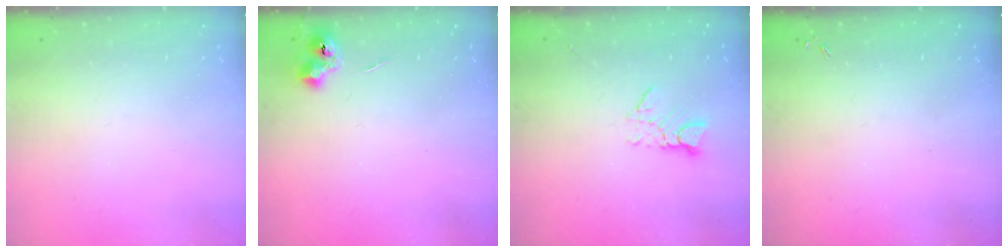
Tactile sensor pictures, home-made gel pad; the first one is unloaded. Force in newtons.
{"total": 5.8, "press": 5.7, "slide": 0.6}
{"total": 4.7, "press": 4.6, "slide": 0.2}
{"total": 0.0}